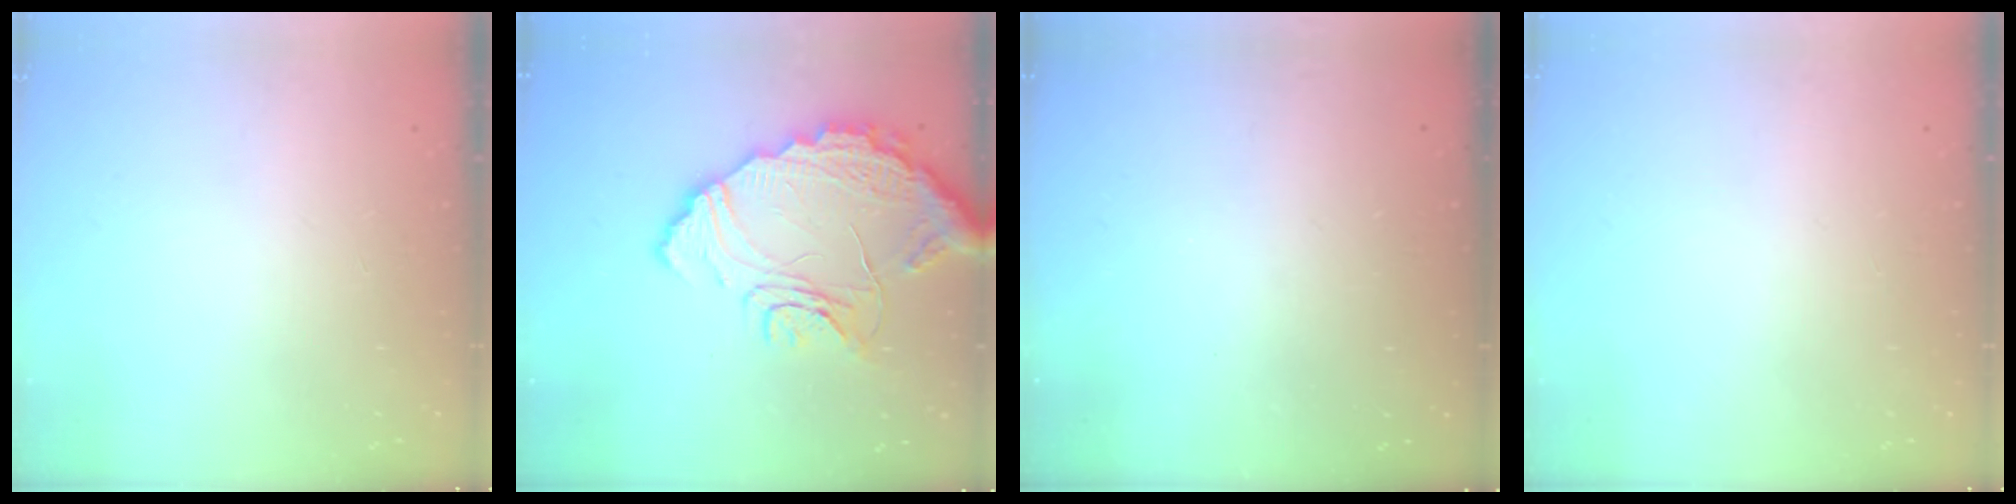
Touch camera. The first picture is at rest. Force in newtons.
{"total": 18.5, "press": 18.5, "slide": 0.8}
{"total": 3.2, "press": 3.2, "slide": 0.1}
{"total": 0.0}